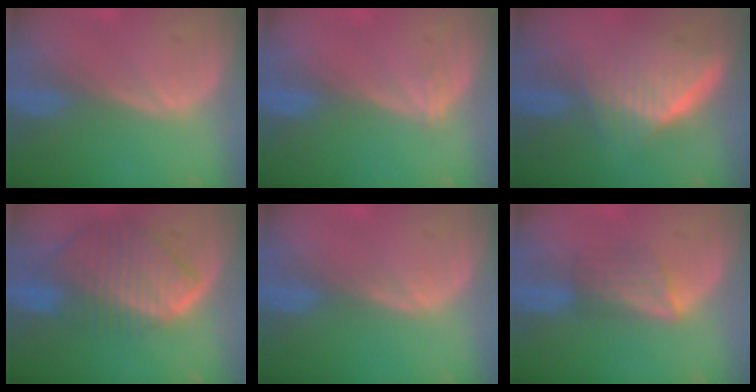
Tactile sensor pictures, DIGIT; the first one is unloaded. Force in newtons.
{"total": 0.9, "press": 0.6, "slide": 0.6}
{"total": 6.8, "press": 6.0, "slide": 3.1}
{"total": 9.9, "press": 8.6, "slide": 4.9}
{"total": 0.7, "press": 0.7, "slide": 0.1}
{"total": 4.1, "press": 3.8, "slide": 1.3}